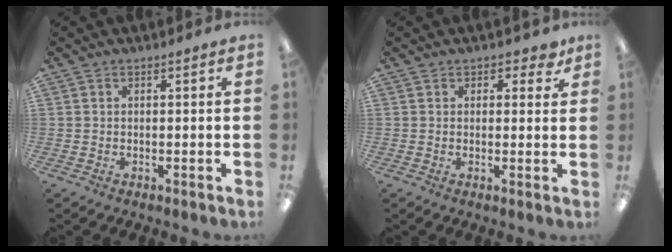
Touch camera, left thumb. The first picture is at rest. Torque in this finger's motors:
{"motor_torque": [-0.06, -0.02, -0.42, -0.01, -0.04]}